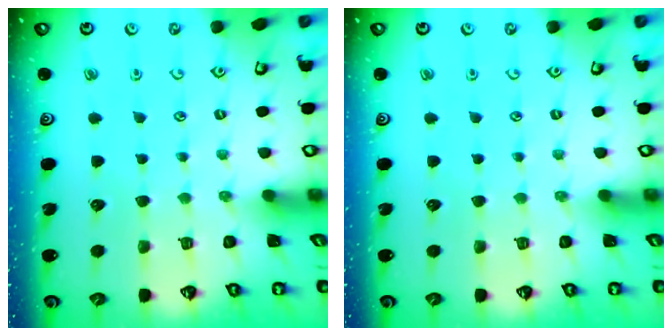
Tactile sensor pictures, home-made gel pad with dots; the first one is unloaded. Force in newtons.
{"total": 0.0}